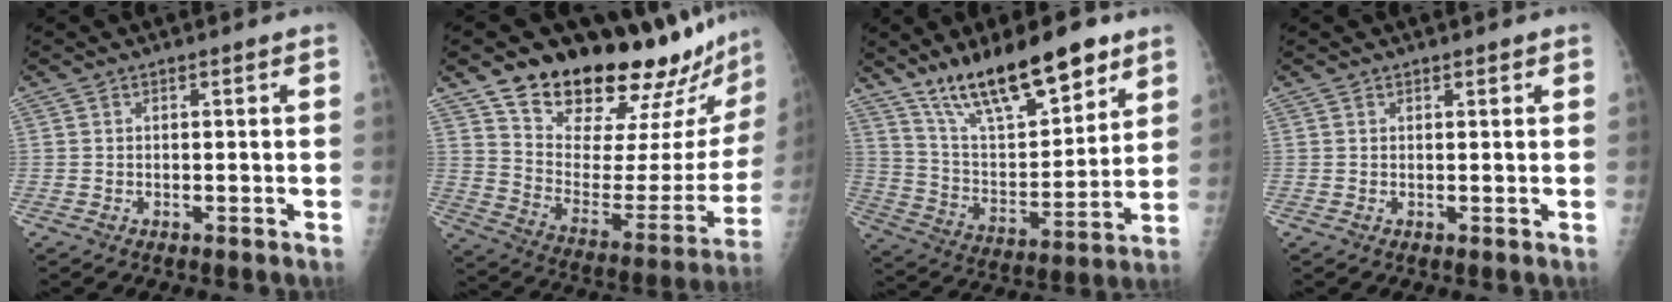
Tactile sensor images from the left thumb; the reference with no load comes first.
{"total": 28.0, "force": [23.1, 7.9, 13.8], "torque": [-0.177, -0.143, 0.332]}
{"total": 20.2, "force": [14.1, 6.6, 12.9], "torque": [-0.180, -0.069, 0.250]}
{"total": 0.6, "force": [0.5, 0.3, 0.2], "torque": [0.001, -0.004, 0.006]}